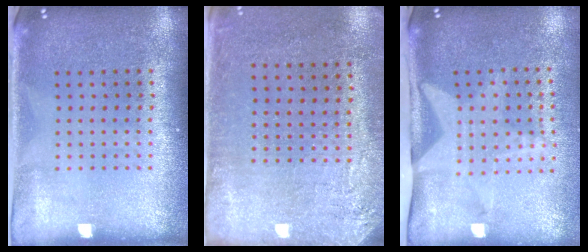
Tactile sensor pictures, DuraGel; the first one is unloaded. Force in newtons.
{"total": 2.7, "press": 2.3, "slide": 1.4}
{"total": 2.0, "press": 1.5, "slide": 1.3}